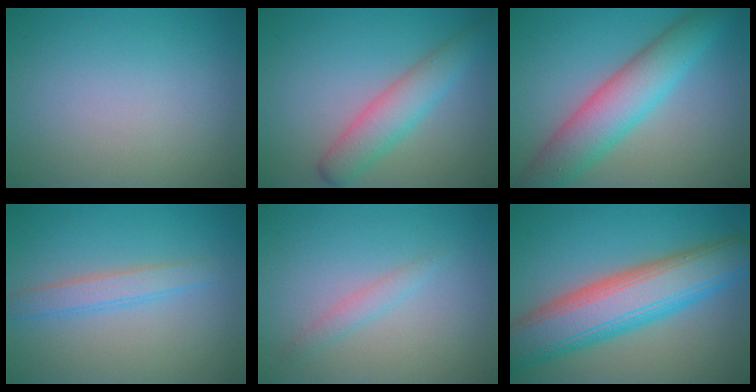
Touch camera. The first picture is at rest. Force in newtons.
{"total": 4.0, "press": 4.0, "slide": 0.4}
{"total": 7.0, "press": 7.0, "slide": 0.2}
{"total": 2.4, "press": 2.4, "slide": 0.1}
{"total": 1.4, "press": 1.4, "slide": 0.1}
{"total": 10.1, "press": 10.1, "slide": 0.4}